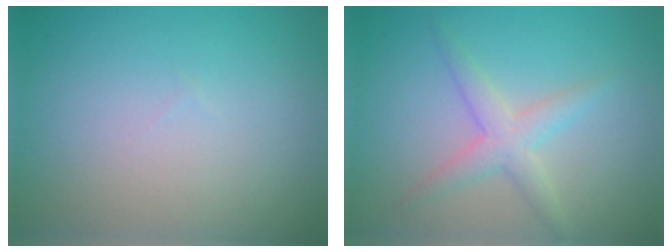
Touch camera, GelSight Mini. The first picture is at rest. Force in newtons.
{"total": 2.6, "press": 2.6, "slide": 0.2}